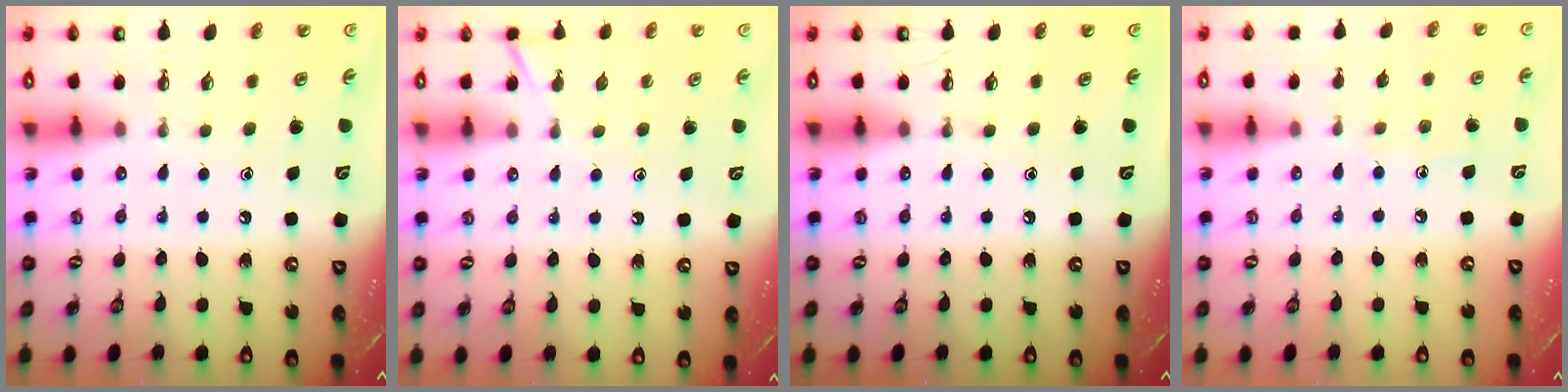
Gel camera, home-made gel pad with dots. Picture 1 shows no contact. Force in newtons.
{"total": 5.7, "press": 5.7, "slide": 0.5}
{"total": 0.0}
{"total": 5.4, "press": 5.4, "slide": 0.5}